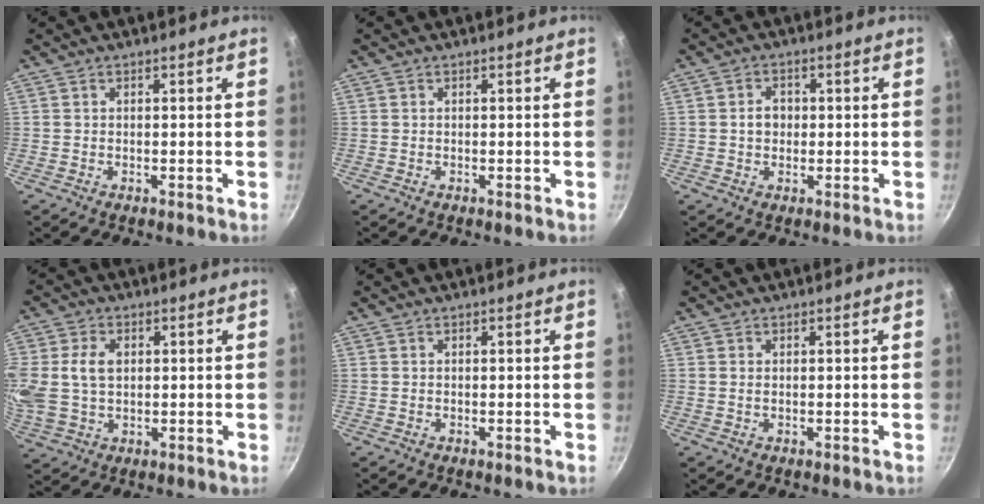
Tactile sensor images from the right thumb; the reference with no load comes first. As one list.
[{"total": 0.0}, {"total": 3.2, "force": [0.0, 2.6, 1.8], "torque": [-0.013, 0.007, -0.002]}, {"total": 12.3, "force": [1.7, 9.0, 8.2], "torque": [-0.178, 0.012, 0.034]}, {"total": 0.0}, {"total": 0.6, "force": [0.1, 0.4, 0.4], "torque": [-0.007, 0.001, 0.002]}]